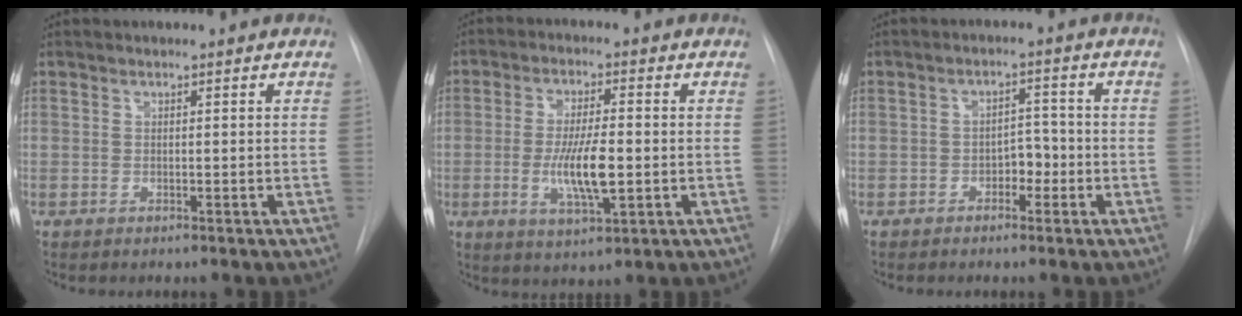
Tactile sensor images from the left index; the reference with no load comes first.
{"total": 8.2, "force": [-1.3, 1.8, 7.9], "torque": [-0.150, -0.011, -0.022]}
{"total": 3.2, "force": [-1.5, 1.9, 2.0], "torque": [-0.022, 0.007, -0.027]}